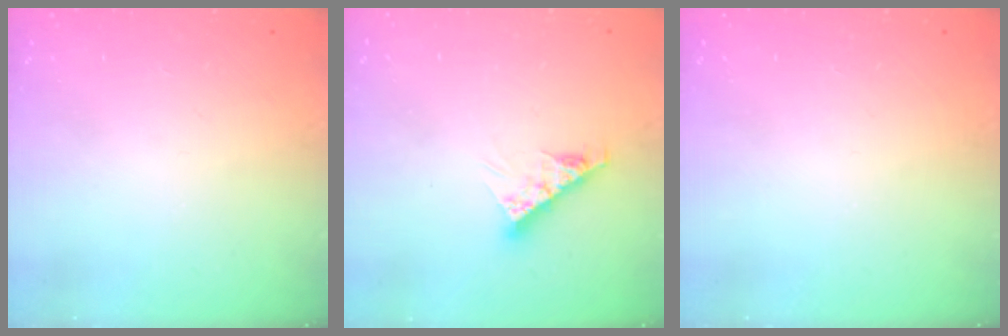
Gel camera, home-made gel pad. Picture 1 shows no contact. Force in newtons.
{"total": 8.0, "press": 8.0, "slide": 0.7}
{"total": 0.0}